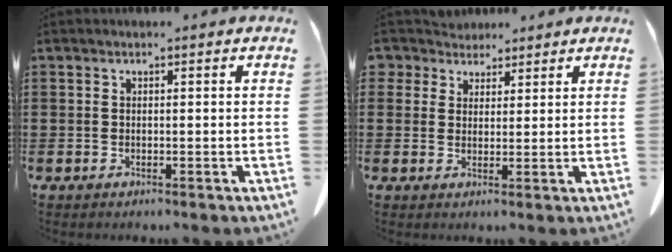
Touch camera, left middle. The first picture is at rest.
{"total": 3.9, "force": [3.1, 2.3, 0.4], "torque": [-0.026, 0.001, 0.057]}